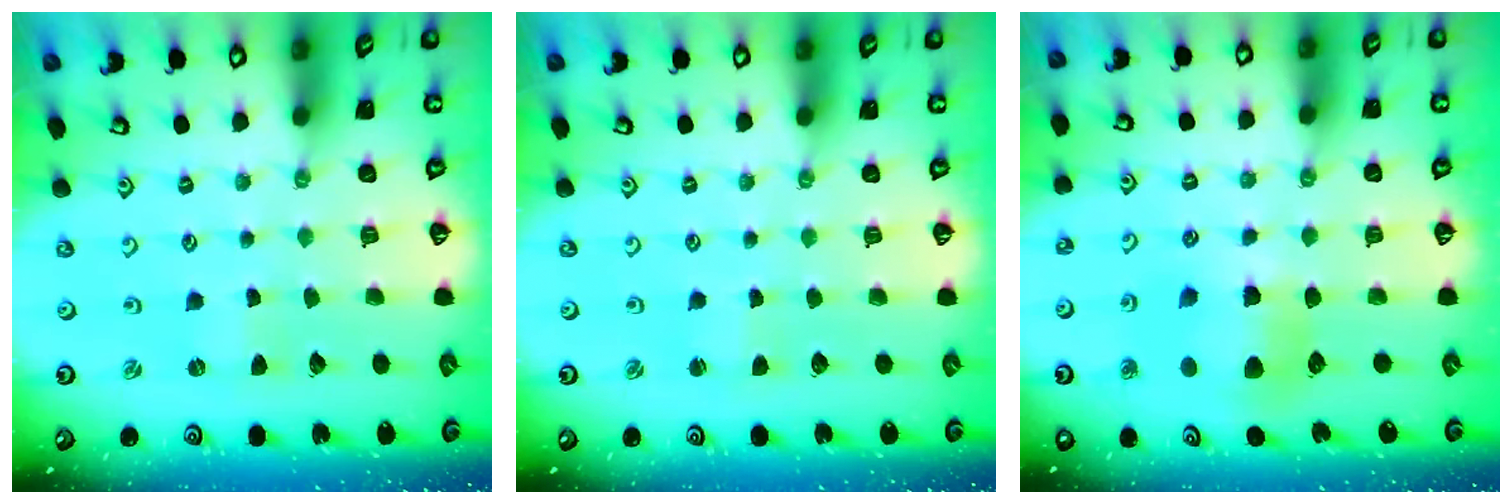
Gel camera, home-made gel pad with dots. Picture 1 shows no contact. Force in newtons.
{"total": 1.9, "press": 1.8, "slide": 0.3}
{"total": 7.6, "press": 7.5, "slide": 1.0}